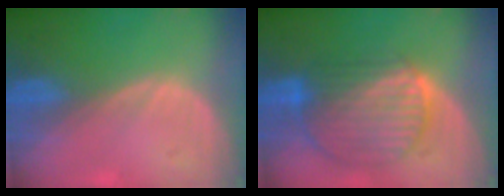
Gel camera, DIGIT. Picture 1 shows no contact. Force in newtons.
{"total": 10.3, "press": 8.8, "slide": 5.4}